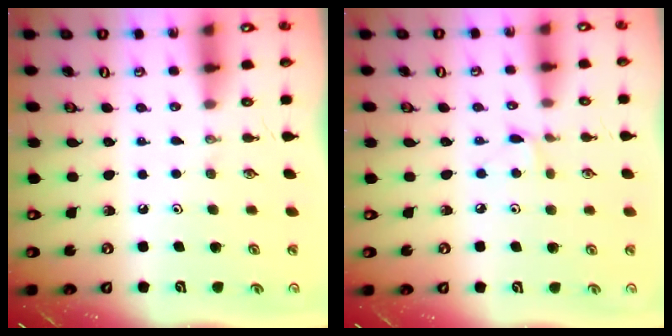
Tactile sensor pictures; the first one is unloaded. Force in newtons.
{"total": 4.0, "press": 4.0, "slide": 0.5}